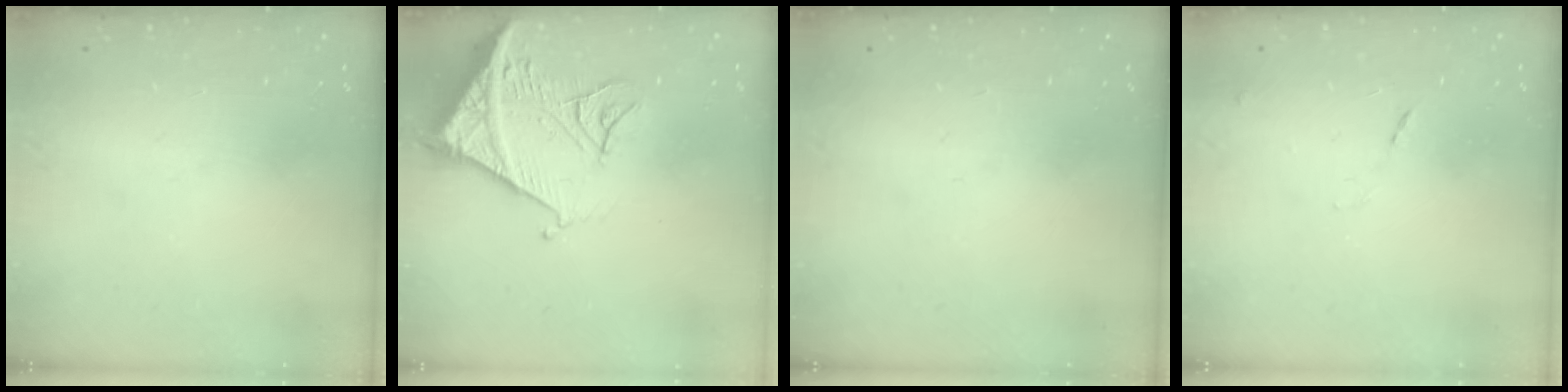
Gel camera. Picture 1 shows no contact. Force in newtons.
{"total": 14.2, "press": 14.1, "slide": 1.5}
{"total": 0.0}
{"total": 7.6, "press": 7.6, "slide": 0.9}